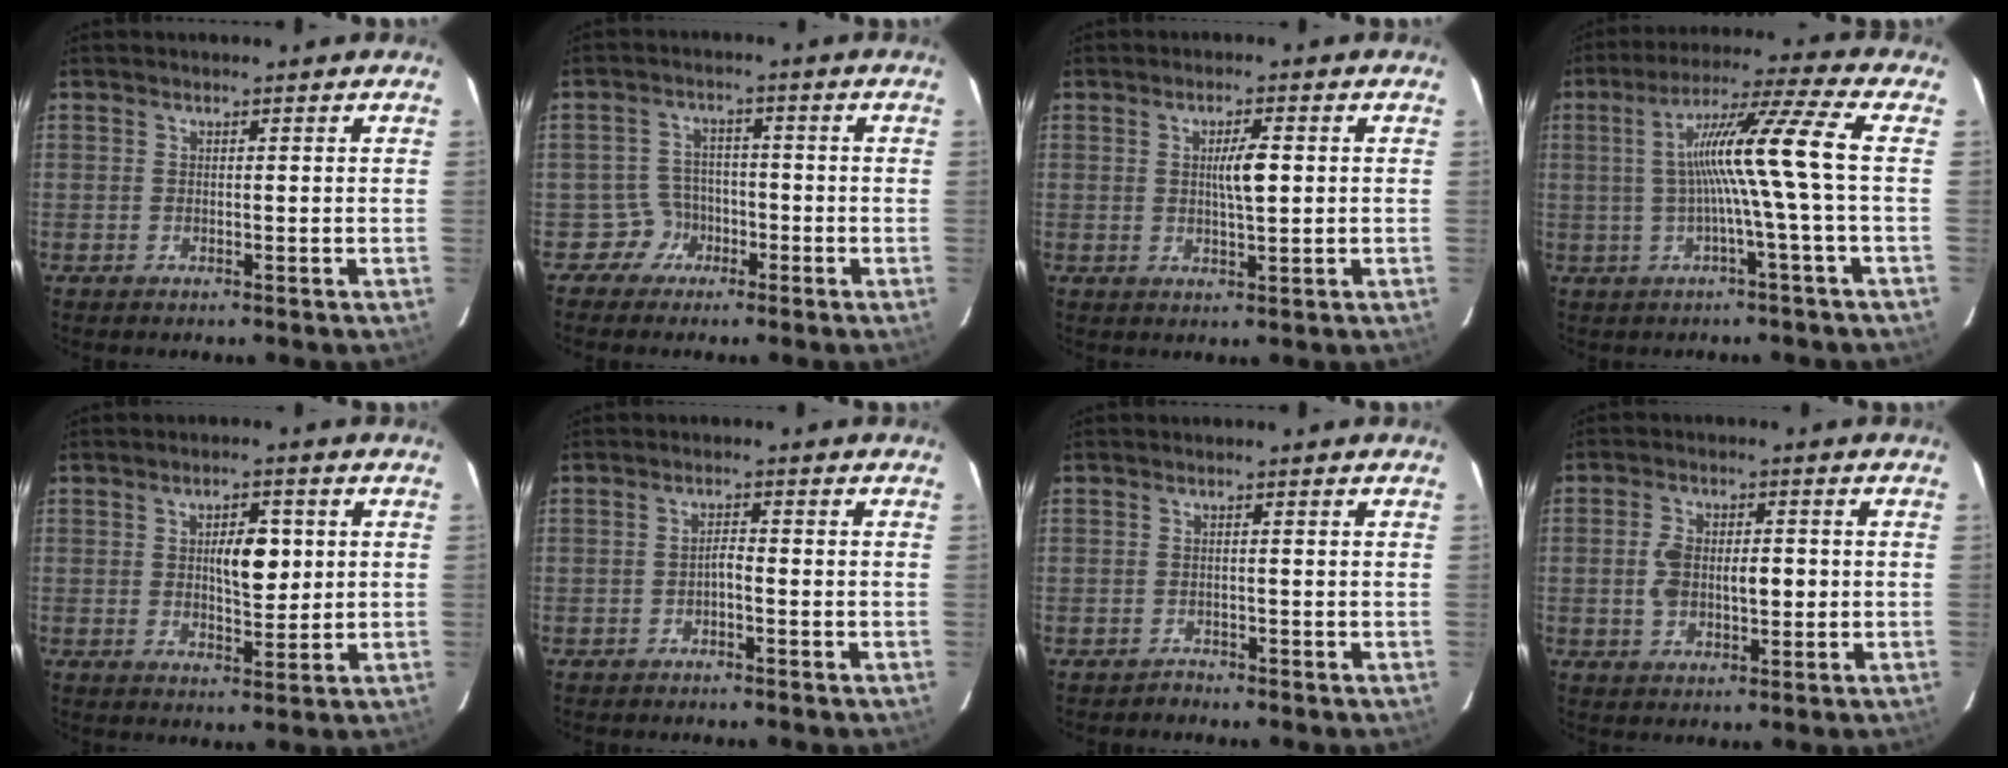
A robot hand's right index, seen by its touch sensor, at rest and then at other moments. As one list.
[{"total": 4.0, "force": [-2.1, 3.4, -0.5], "torque": [0.014, 0.015, -0.037]}, {"total": 4.0, "force": [0.5, 0.5, 3.9], "torque": [-0.066, 0.001, 0.008]}, {"total": 11.1, "force": [0.0, -2.2, 10.9], "torque": [-0.186, 0.020, 0.001]}, {"total": 6.0, "force": [1.1, 2.3, 5.4], "torque": [-0.083, 0.003, 0.021]}, {"total": 1.5, "force": [-0.8, 0.3, 1.3], "torque": [-0.020, 0.004, -0.016]}, {"total": 0.9, "force": [-0.8, 0.1, -0.4], "torque": [0.009, -0.004, -0.014]}, {"total": 6.9, "force": [-0.3, 3.6, 5.9], "torque": [-0.108, 0.015, -0.001]}]